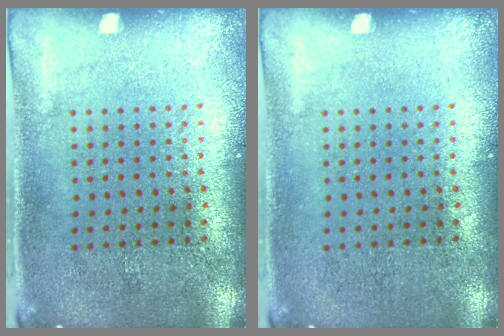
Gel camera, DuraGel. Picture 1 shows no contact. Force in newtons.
{"total": 0.0}